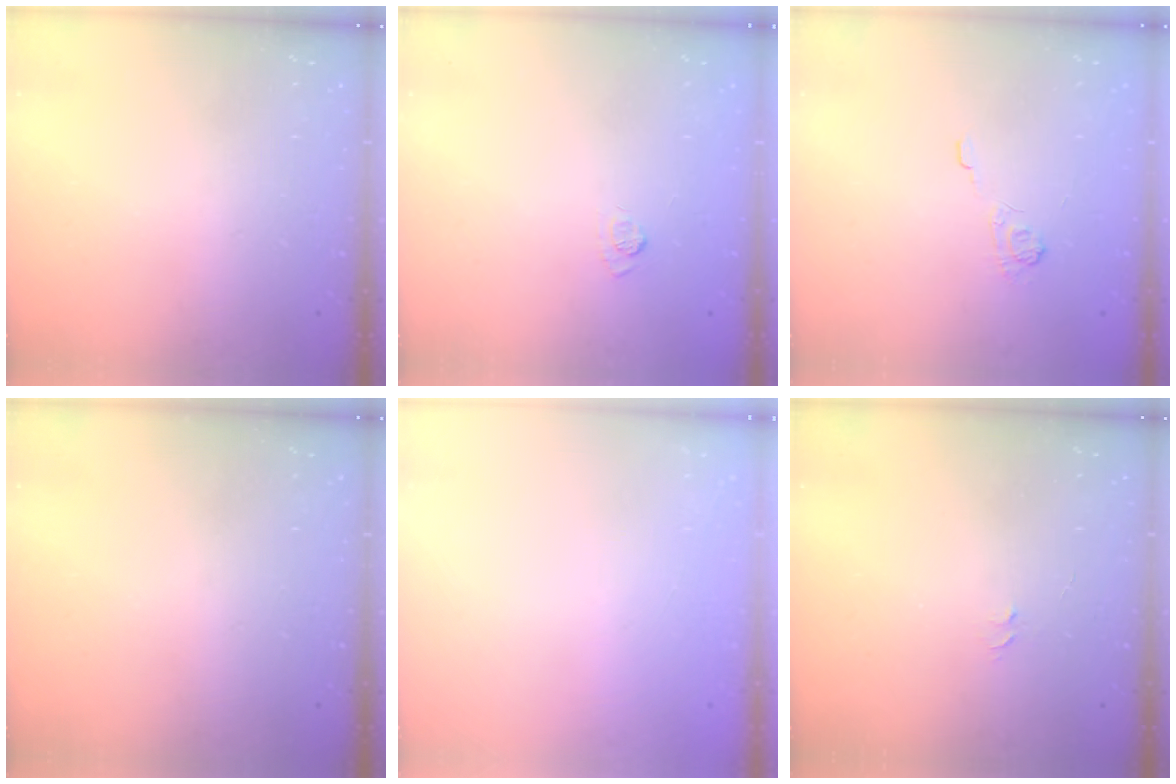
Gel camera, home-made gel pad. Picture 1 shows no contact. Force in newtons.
{"total": 7.5, "press": 7.3, "slide": 1.4}
{"total": 2.5, "press": 2.1, "slide": 1.4}
{"total": 0.0}
{"total": 2.7, "press": 2.6, "slide": 0.8}
{"total": 3.5, "press": 3.5, "slide": 0.3}